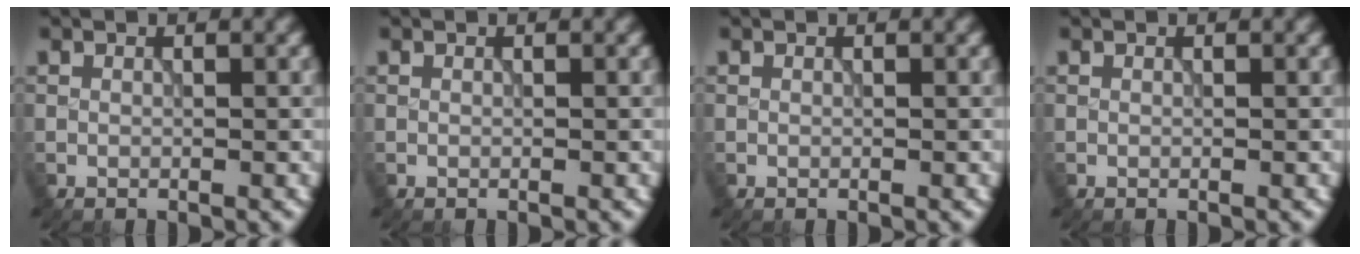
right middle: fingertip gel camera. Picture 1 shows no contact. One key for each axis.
{"total": 0.0}
{"total": 0.0}
{"total": 0.0}